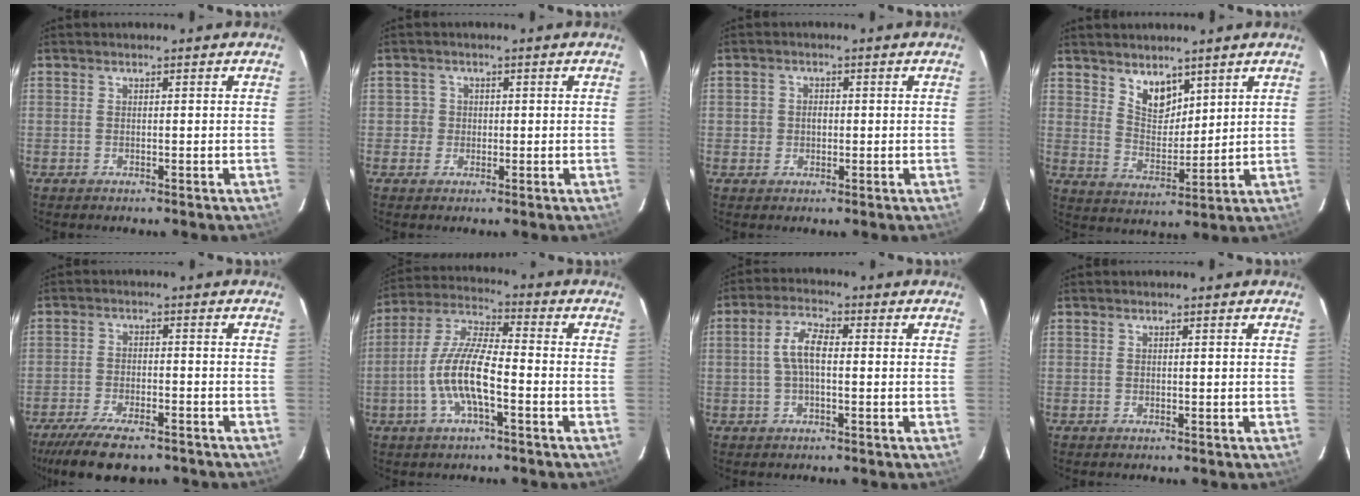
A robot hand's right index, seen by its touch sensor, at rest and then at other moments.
{"total": 2.3, "force": [-0.4, 2.3, -0.1], "torque": [0.007, 0.013, -0.006]}
{"total": 2.7, "force": [-0.4, 2.5, 0.7], "torque": [-0.012, 0.005, -0.010]}
{"total": 6.7, "force": [4.8, 3.5, 3.0], "torque": [-0.042, 0.000, 0.094]}
{"total": 12.7, "force": [-10.0, 3.7, 6.9], "torque": [-0.155, -0.031, -0.166]}
{"total": 11.3, "force": [-3.8, 2.8, 10.3], "torque": [-0.218, 0.003, -0.072]}
{"total": 5.2, "force": [-0.2, 2.0, 4.8], "torque": [-0.100, 0.014, -0.006]}
{"total": 0.0}